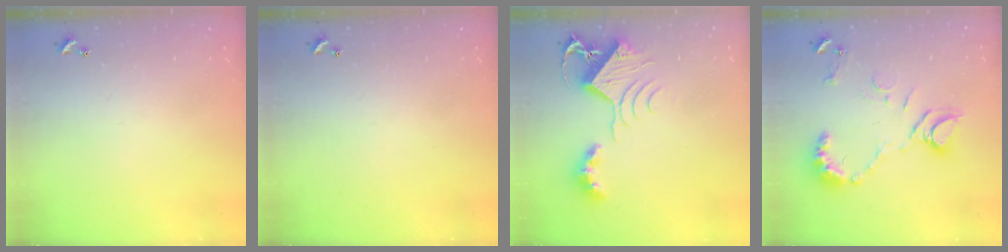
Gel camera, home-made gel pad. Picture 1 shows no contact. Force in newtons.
{"total": 0.0}
{"total": 9.4, "press": 9.4, "slide": 1.1}
{"total": 11.1, "press": 11.0, "slide": 1.3}